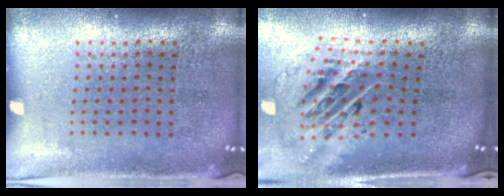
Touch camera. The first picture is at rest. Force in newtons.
{"total": 2.7, "press": 1.8, "slide": 1.9}